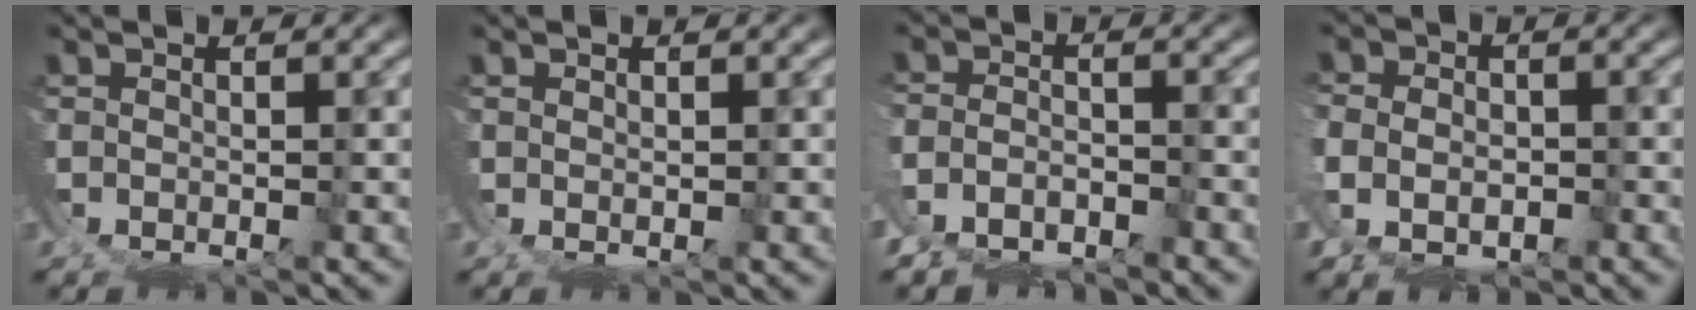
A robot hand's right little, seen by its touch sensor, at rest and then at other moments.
{"total": 0.8, "force": [0.7, -0.1, 0.3], "torque": [-0.011, -0.004, 0.019]}
{"total": 3.8, "force": [-2.8, 2.0, 1.6], "torque": [-0.039, -0.015, -0.045]}
{"total": 3.7, "force": [-0.9, 2.3, 2.8], "torque": [-0.061, -0.024, -0.001]}